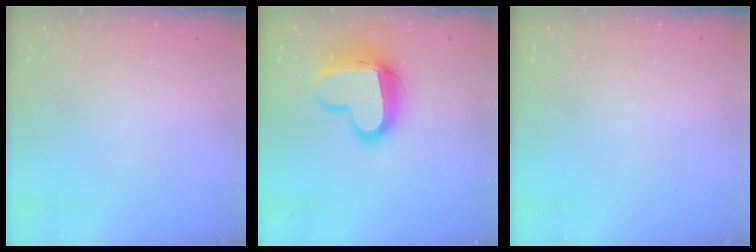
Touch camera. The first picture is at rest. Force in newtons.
{"total": 16.0, "press": 16.0, "slide": 1.1}
{"total": 0.0}